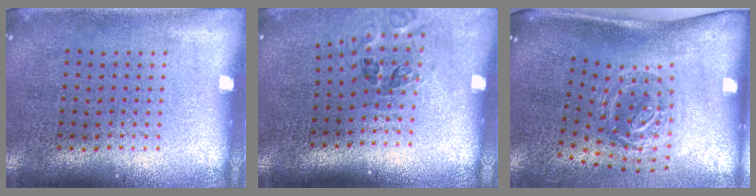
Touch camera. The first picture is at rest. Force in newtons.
{"total": 1.2, "press": 1.1, "slide": 0.5}
{"total": 1.9, "press": 1.2, "slide": 1.5}